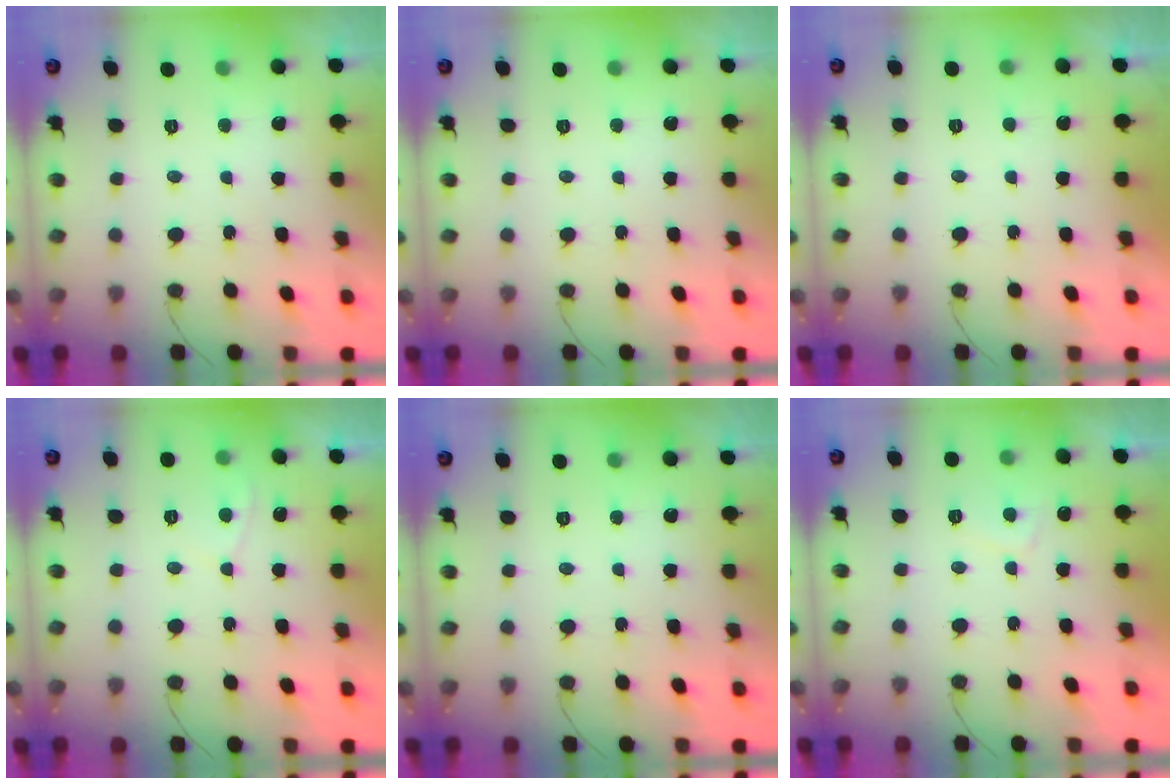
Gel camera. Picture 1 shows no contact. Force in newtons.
{"total": 0.0}
{"total": 1.5, "press": 1.5, "slide": 0.4}
{"total": 3.7, "press": 3.7, "slide": 0.5}
{"total": 0.0}
{"total": 2.8, "press": 2.7, "slide": 0.9}